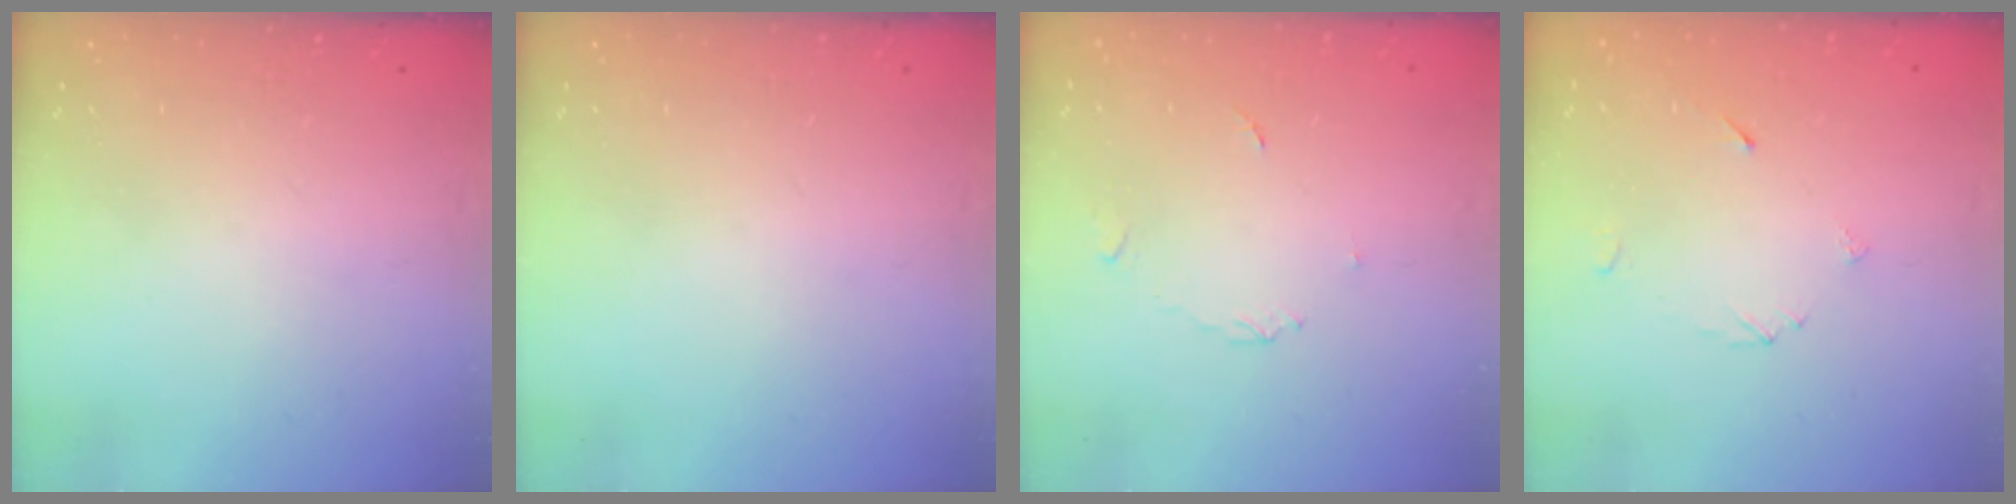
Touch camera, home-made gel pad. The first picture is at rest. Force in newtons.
{"total": 0.0}
{"total": 2.7, "press": 2.7, "slide": 0.4}
{"total": 2.6, "press": 2.6, "slide": 0.2}